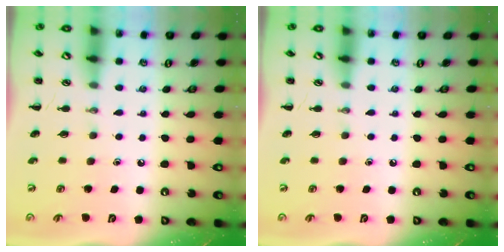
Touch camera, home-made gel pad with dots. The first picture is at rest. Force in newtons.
{"total": 0.0}